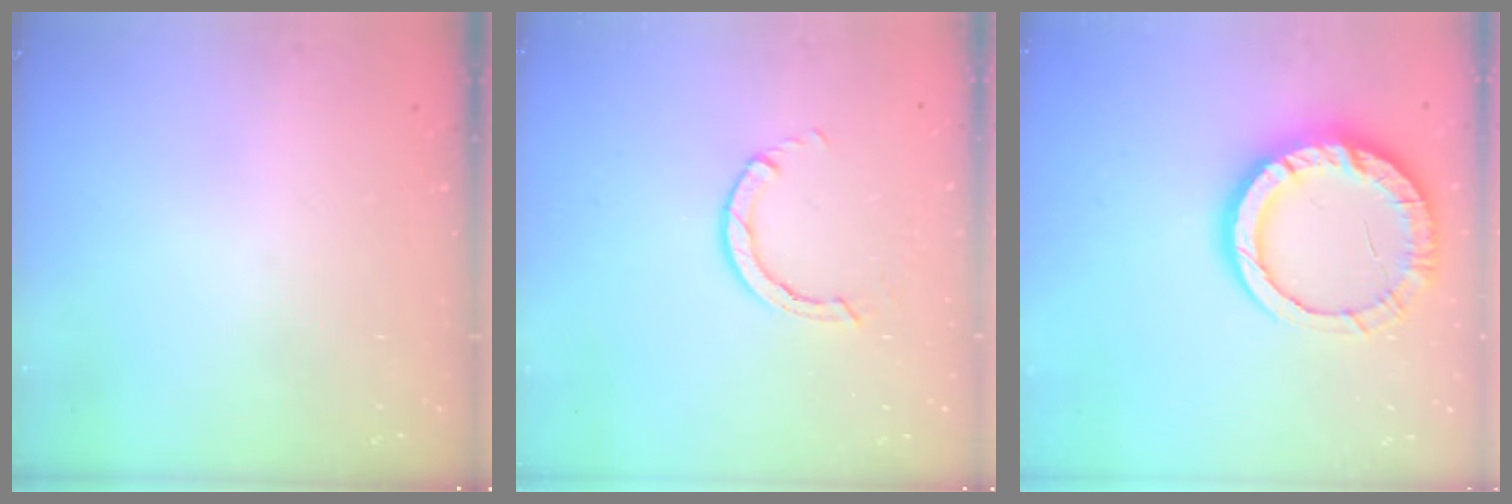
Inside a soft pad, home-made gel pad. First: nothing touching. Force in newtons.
{"total": 2.8, "press": 2.8, "slide": 0.2}
{"total": 15.6, "press": 15.5, "slide": 1.4}